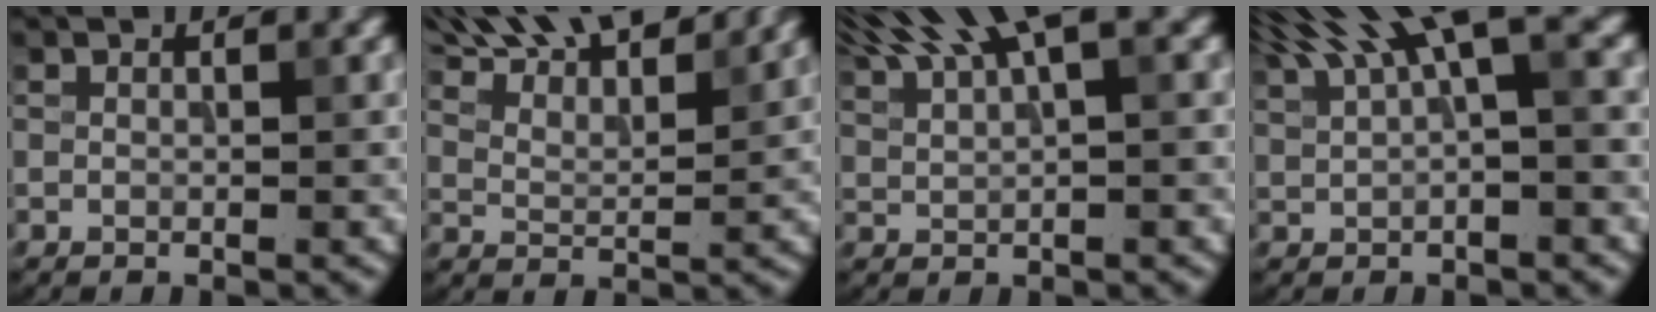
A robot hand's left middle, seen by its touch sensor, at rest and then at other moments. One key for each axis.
{"total": 13.2, "fx": 11.1, "fy": 3.7, "fz": 6.1, "tx": -0.107, "ty": 0.008, "tz": 0.155}
{"total": 7.2, "fx": 4.8, "fy": 1.6, "fz": 5.1, "tx": -0.096, "ty": 0.019, "tz": 0.087}
{"total": 8.3, "fx": 4.4, "fy": 2.4, "fz": 6.6, "tx": -0.117, "ty": 0.027, "tz": 0.079}